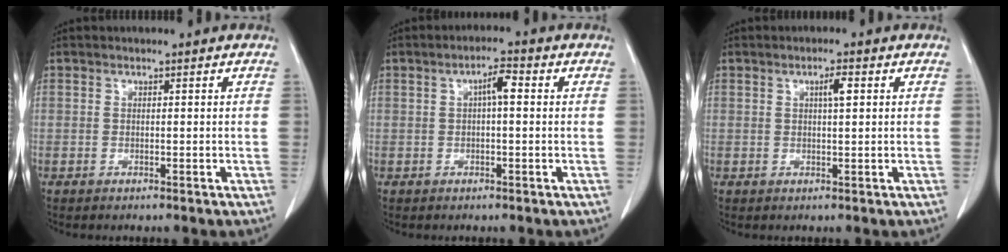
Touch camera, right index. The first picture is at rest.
{"total": 3.2, "force": [0.5, 0.7, 3.1], "torque": [-0.051, 0.008, 0.007]}
{"total": 2.3, "force": [0.8, 0.3, 2.1], "torque": [-0.037, 0.001, 0.012]}